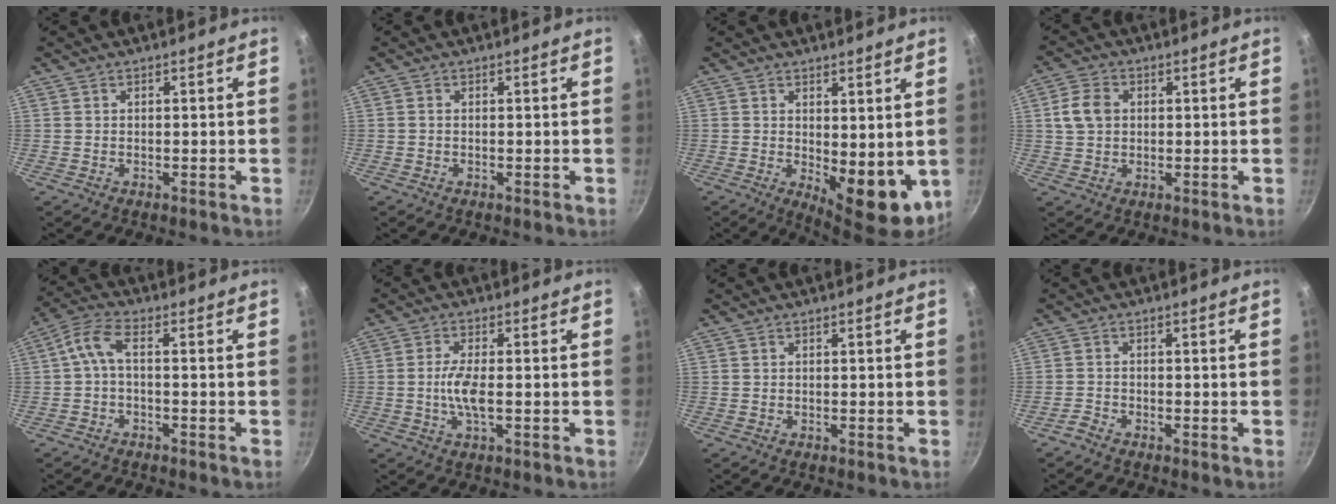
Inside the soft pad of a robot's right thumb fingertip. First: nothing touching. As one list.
[{"total": 0.6, "force": [0.0, 0.4, 0.4], "torque": [-0.008, 0.004, -0.002]}, {"total": 9.9, "force": [0.0, 4.7, 8.7], "torque": [-0.095, -0.016, 0.013]}, {"total": 5.8, "force": [0.9, 4.5, 3.5], "torque": [-0.055, 0.008, 0.011]}, {"total": 4.8, "force": [-1.1, 1.9, 4.2], "torque": [-0.112, 0.023, -0.029]}, {"total": 5.4, "force": [-0.7, 1.7, 5.1], "torque": [-0.106, 0.004, -0.017]}, {"total": 0.0}, {"total": 1.6, "force": [-1.5, 0.6, 0.4], "torque": [-0.019, 0.014, -0.032]}]